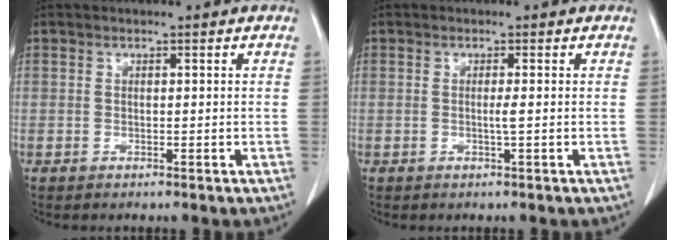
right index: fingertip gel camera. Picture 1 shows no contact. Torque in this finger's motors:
{"motor_torque": [0.37, 0.35, 0.28, 0.09]}